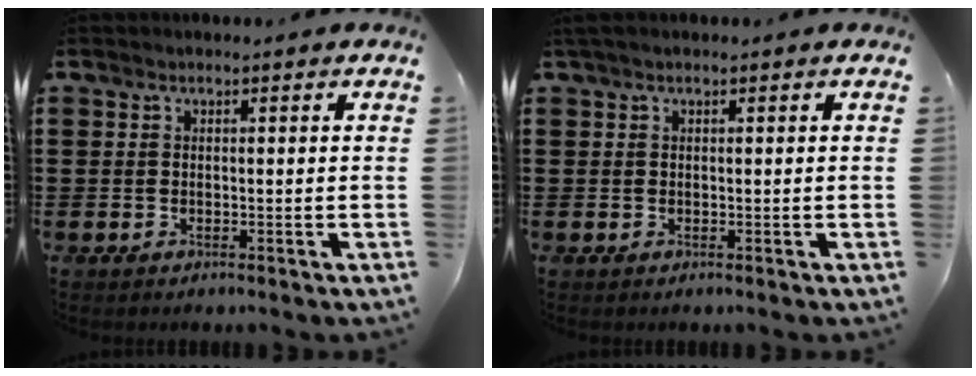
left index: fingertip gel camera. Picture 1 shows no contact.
{"total": 0.6, "force": [0.2, 0.1, 0.5], "torque": [-0.010, 0.001, 0.004]}